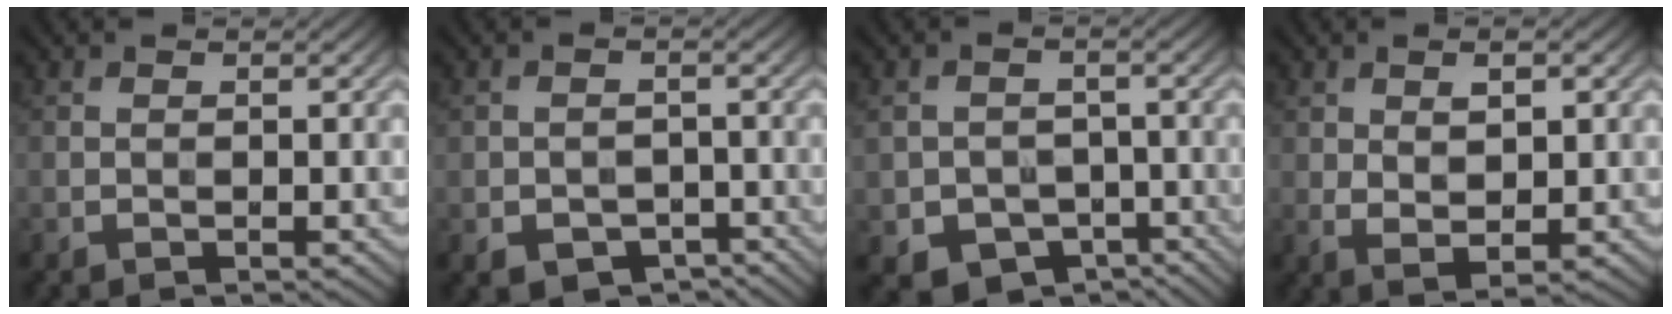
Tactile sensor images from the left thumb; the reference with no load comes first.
{"total": 4.4, "force": [-2.4, 2.9, 2.2], "torque": [-0.038, -0.008, -0.037]}
{"total": 7.4, "force": [-3.3, 5.9, 2.8], "torque": [-0.065, -0.020, -0.050]}
{"total": 4.1, "force": [1.1, 1.8, 3.5], "torque": [-0.071, -0.005, 0.027]}